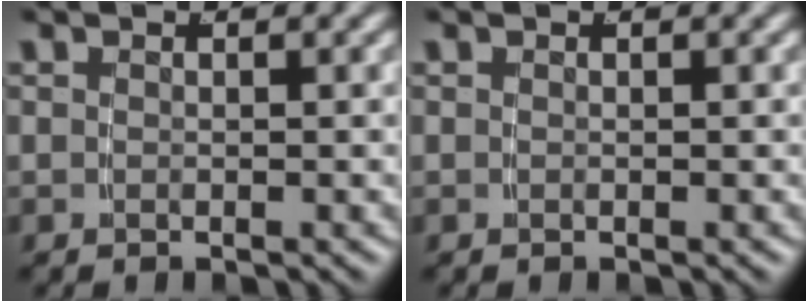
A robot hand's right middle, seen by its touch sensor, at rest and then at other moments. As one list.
[{"total": 0.0}]